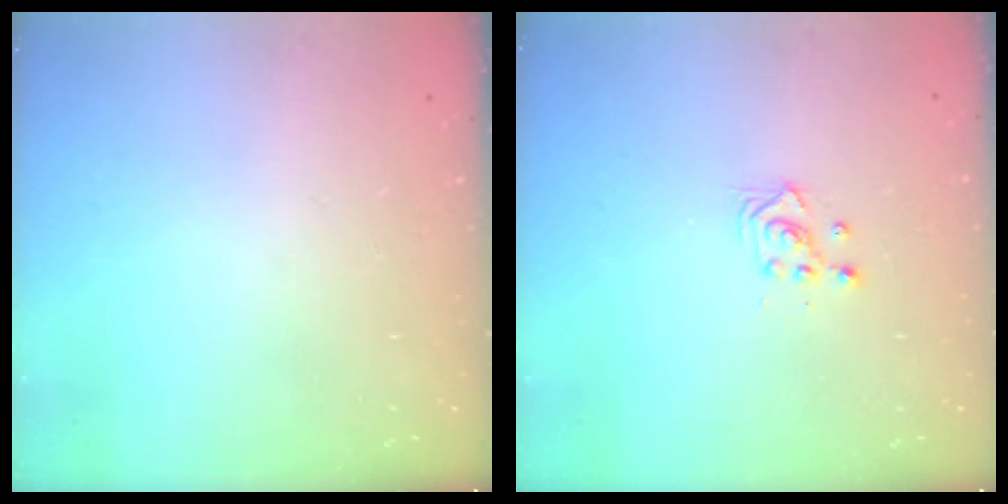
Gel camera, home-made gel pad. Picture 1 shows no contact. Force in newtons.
{"total": 2.3, "press": 2.3, "slide": 0.3}